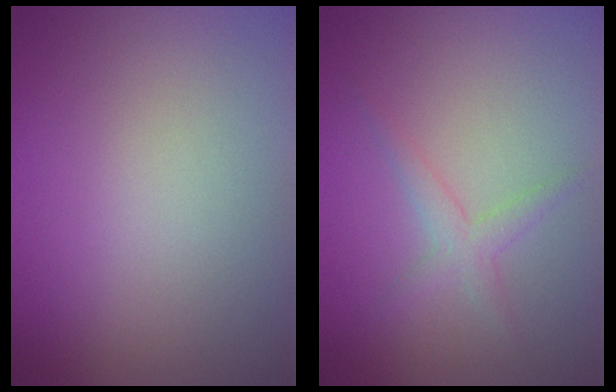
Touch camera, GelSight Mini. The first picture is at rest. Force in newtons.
{"total": 1.8, "press": 1.8, "slide": 0.0}